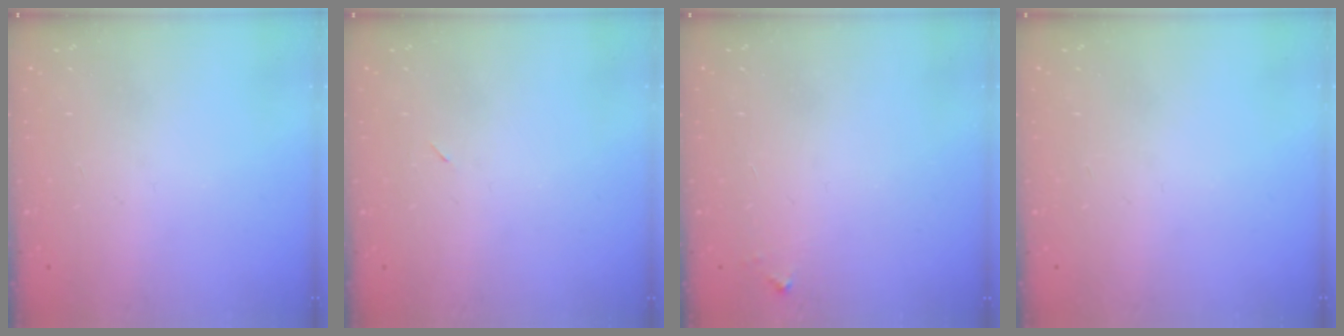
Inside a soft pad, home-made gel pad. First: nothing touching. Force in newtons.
{"total": 2.3, "press": 1.9, "slide": 1.2}
{"total": 2.8, "press": 2.8, "slide": 0.2}
{"total": 0.0}